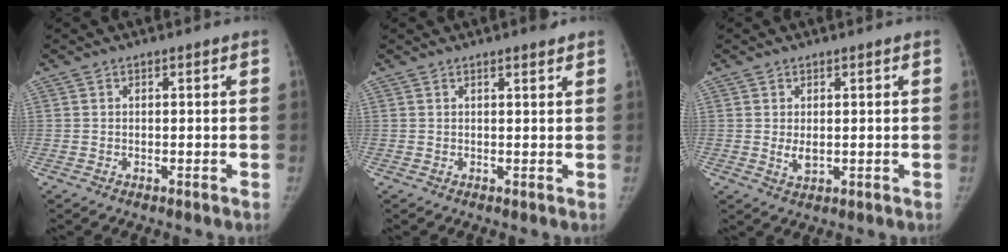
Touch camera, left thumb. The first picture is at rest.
{"total": 2.0, "force": [1.5, 0.4, 1.3], "torque": [-0.015, -0.005, 0.018]}
{"total": 2.7, "force": [0.2, 1.7, 2.0], "torque": [-0.029, -0.008, 0.009]}